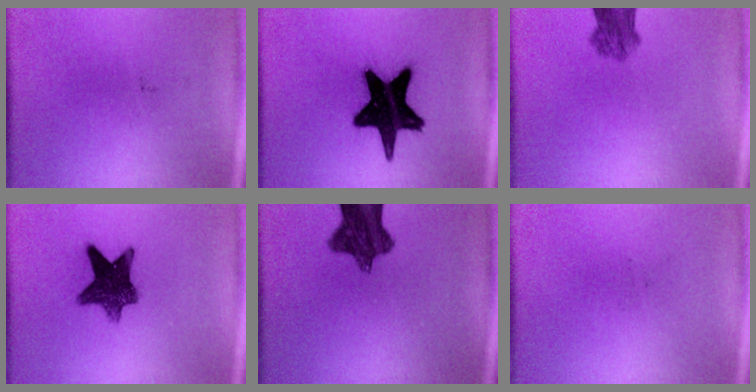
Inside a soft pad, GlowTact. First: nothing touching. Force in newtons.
{"total": 19.3}
{"total": 4.6}
{"total": 10.1}
{"total": 9.8}
{"total": 0.0}